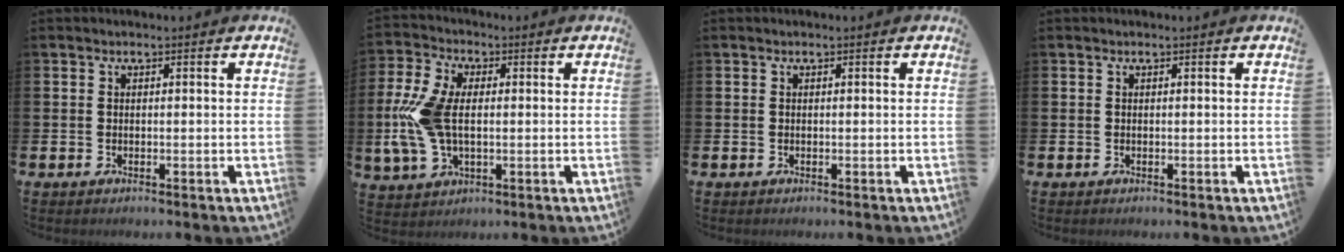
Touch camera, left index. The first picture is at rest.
{"total": 8.5, "force": [0.4, 5.1, 6.9], "torque": [-0.162, 0.012, 0.007]}
{"total": 0.0}
{"total": 0.0}